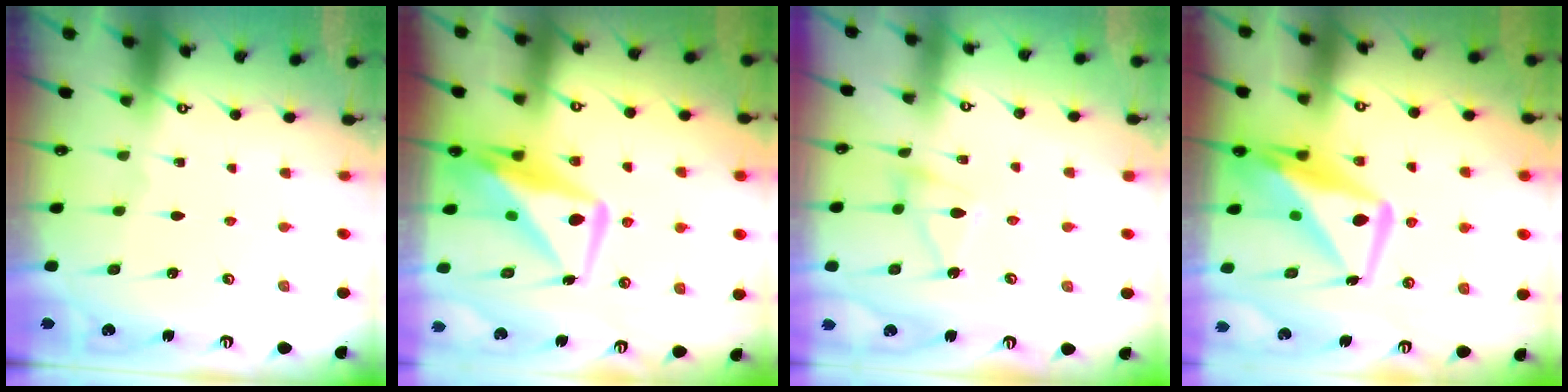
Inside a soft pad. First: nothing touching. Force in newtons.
{"total": 11.3, "press": 11.3, "slide": 1.0}
{"total": 8.5, "press": 8.4, "slide": 0.6}
{"total": 13.0, "press": 12.9, "slide": 1.1}